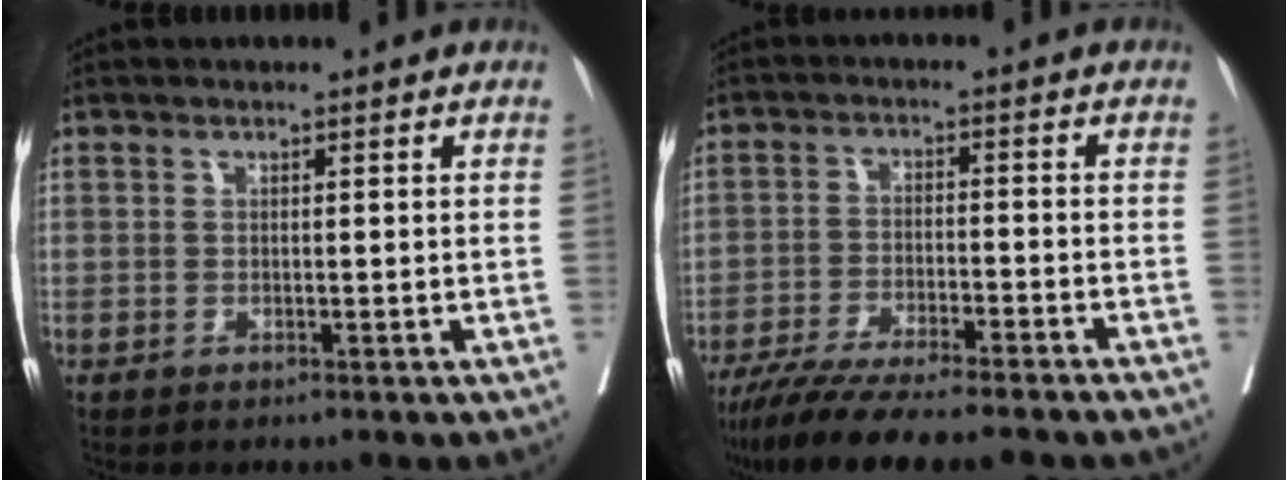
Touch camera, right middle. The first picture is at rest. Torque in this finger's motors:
{"motor_torque": [1.08, -1.06, 0.35, 0.15]}